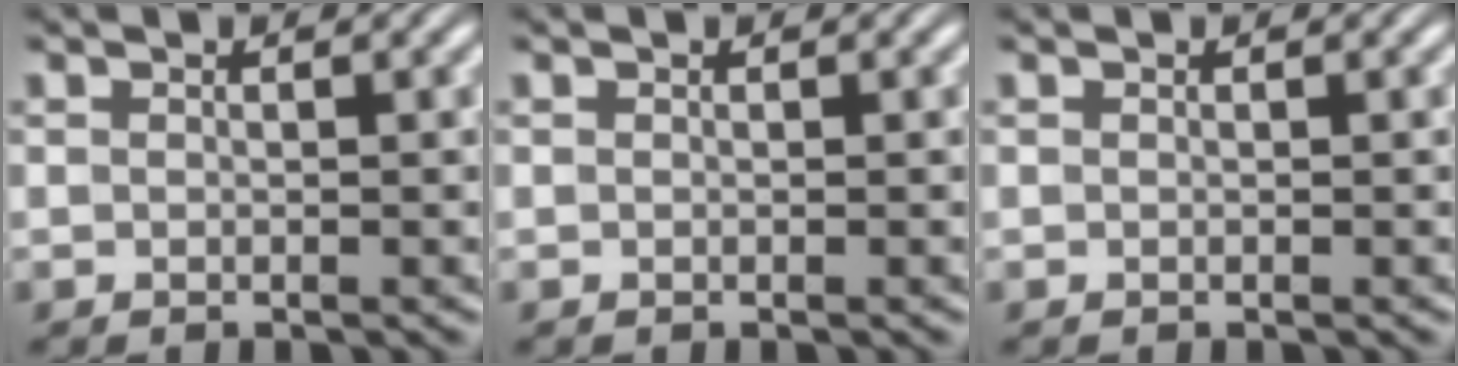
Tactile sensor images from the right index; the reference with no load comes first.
{"total": 0.0}
{"total": 0.0}